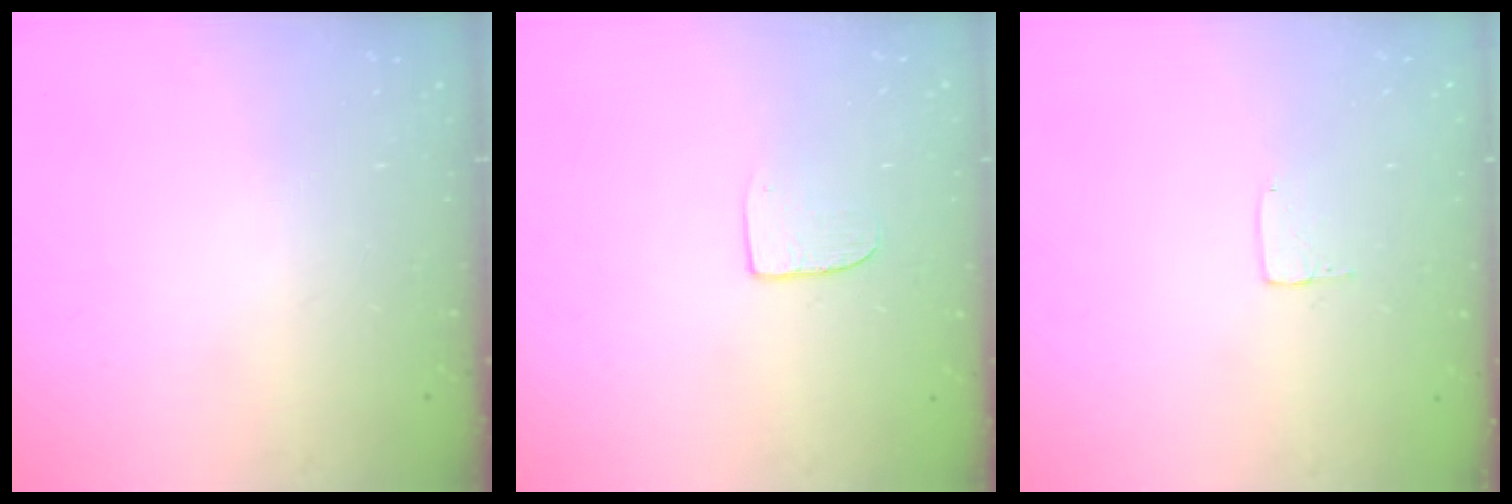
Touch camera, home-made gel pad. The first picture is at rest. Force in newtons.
{"total": 6.3, "press": 6.3, "slide": 0.6}
{"total": 3.5, "press": 3.5, "slide": 0.2}